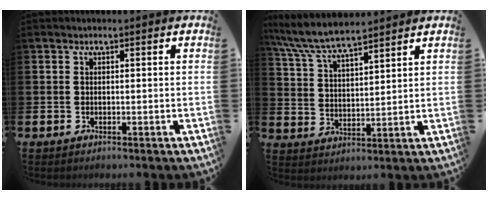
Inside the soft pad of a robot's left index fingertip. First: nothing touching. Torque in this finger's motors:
{"motor_torque": [0.28, -0.36, 0.81, 0.21]}